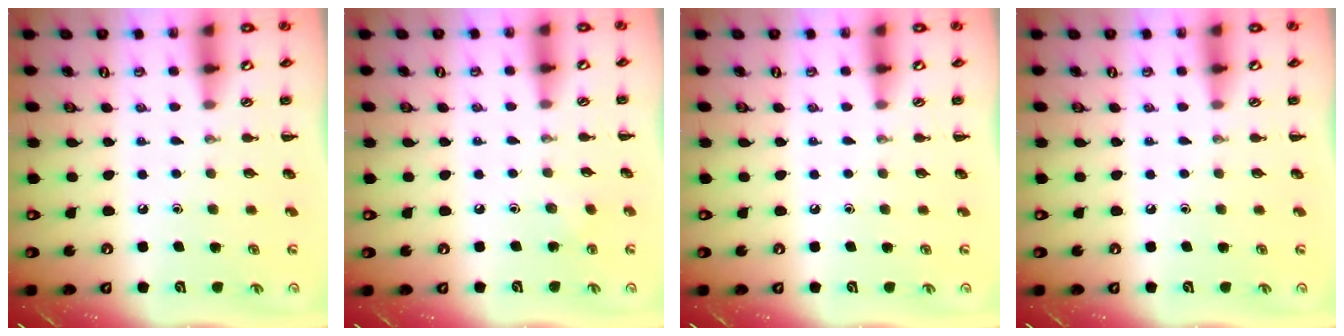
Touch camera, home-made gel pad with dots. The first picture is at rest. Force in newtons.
{"total": 3.2, "press": 3.0, "slide": 1.0}
{"total": 0.0}
{"total": 0.0}